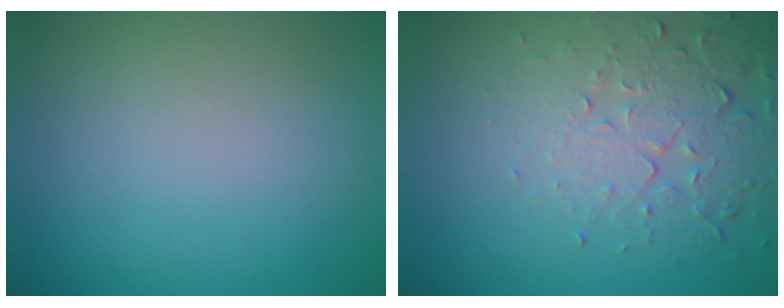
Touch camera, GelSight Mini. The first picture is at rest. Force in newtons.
{"total": 5.1, "press": 3.7, "slide": 3.5}